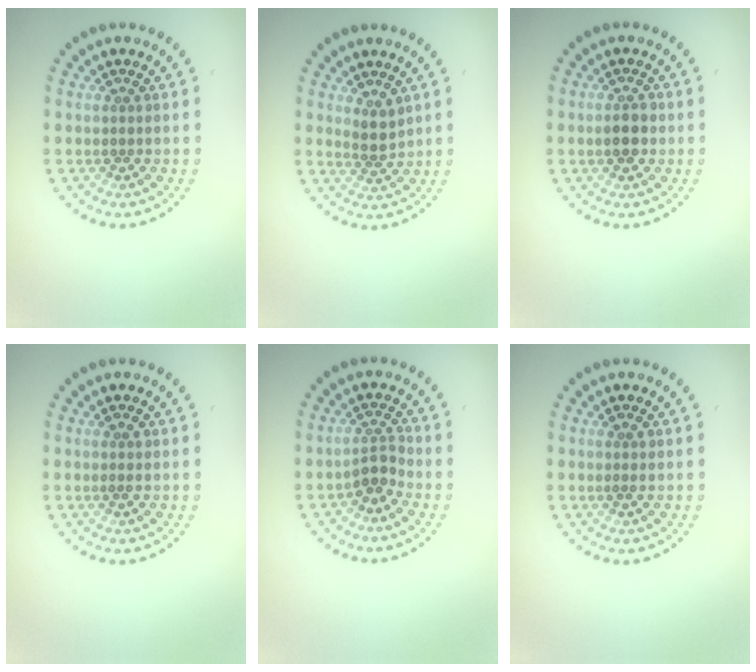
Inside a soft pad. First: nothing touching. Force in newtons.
{"total": 1.8, "press": 1.4, "slide": 1.1}
{"total": 2.1, "press": 2.1, "slide": 0.2}
{"total": 0.8, "press": 0.7, "slide": 0.2}
{"total": 2.0, "press": 1.4, "slide": 1.3}
{"total": 0.8, "press": 0.7, "slide": 0.3}